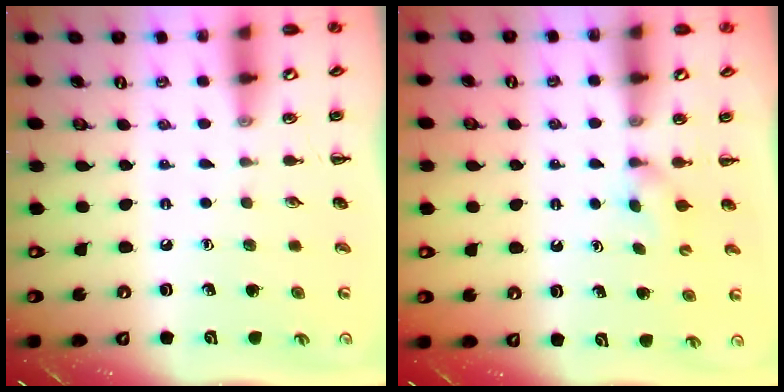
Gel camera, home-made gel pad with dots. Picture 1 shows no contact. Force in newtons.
{"total": 2.3, "press": 2.1, "slide": 0.9}